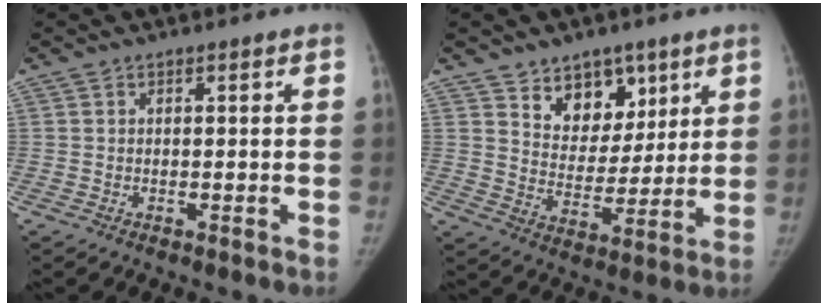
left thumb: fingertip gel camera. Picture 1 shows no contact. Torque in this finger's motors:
{"motor_torque": [0.68, 0.12, -0.04, -0.06, 0.00]}